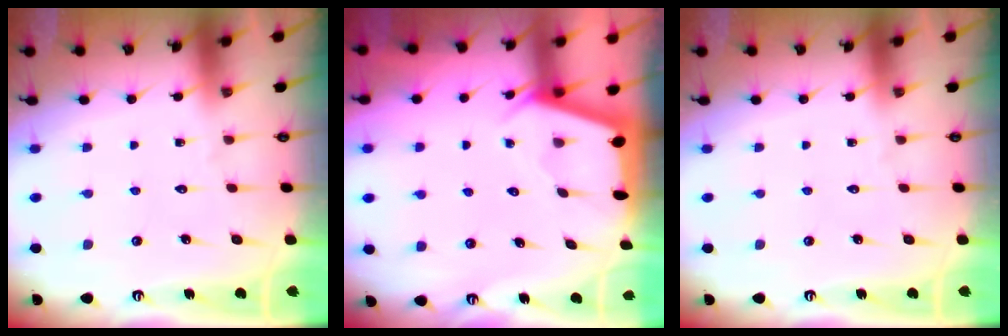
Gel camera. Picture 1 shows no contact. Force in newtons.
{"total": 2.4, "press": 2.4, "slide": 0.3}
{"total": 0.0}